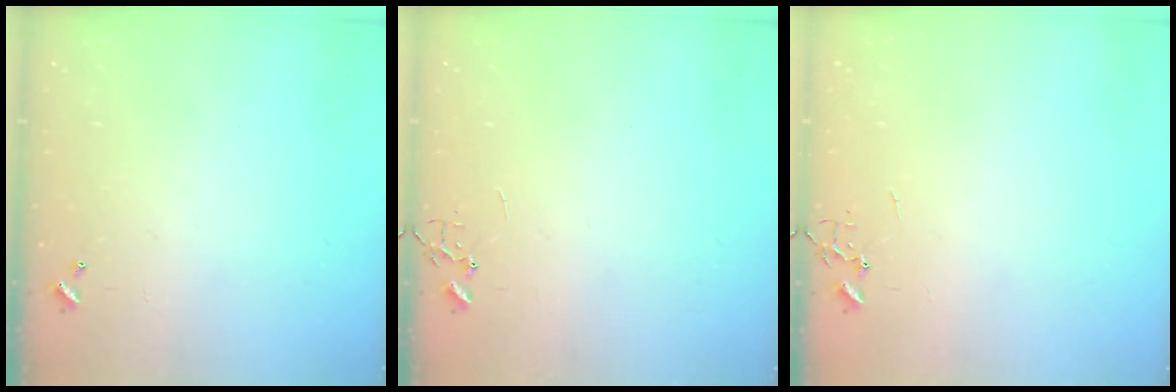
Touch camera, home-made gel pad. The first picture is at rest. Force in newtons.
{"total": 0.0}
{"total": 0.0}